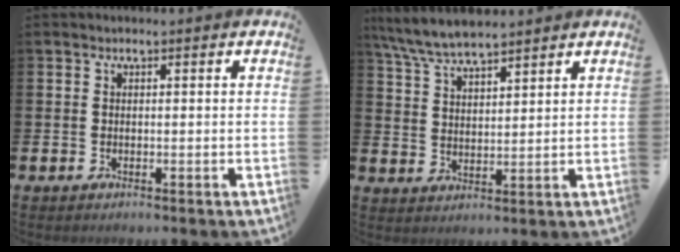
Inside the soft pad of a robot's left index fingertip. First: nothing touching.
{"total": 6.6, "force": [6.2, 0.9, 2.1], "torque": [-0.064, -0.022, 0.113]}